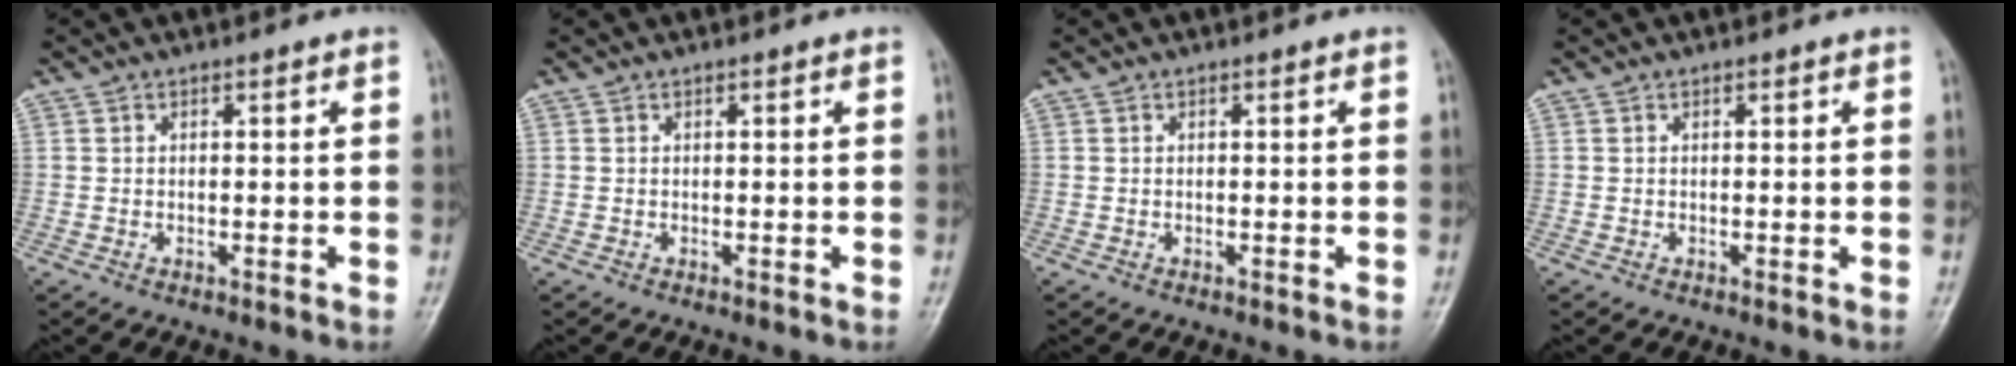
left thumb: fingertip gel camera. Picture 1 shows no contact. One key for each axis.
{"total": 0.0}
{"total": 0.0}
{"total": 0.0}